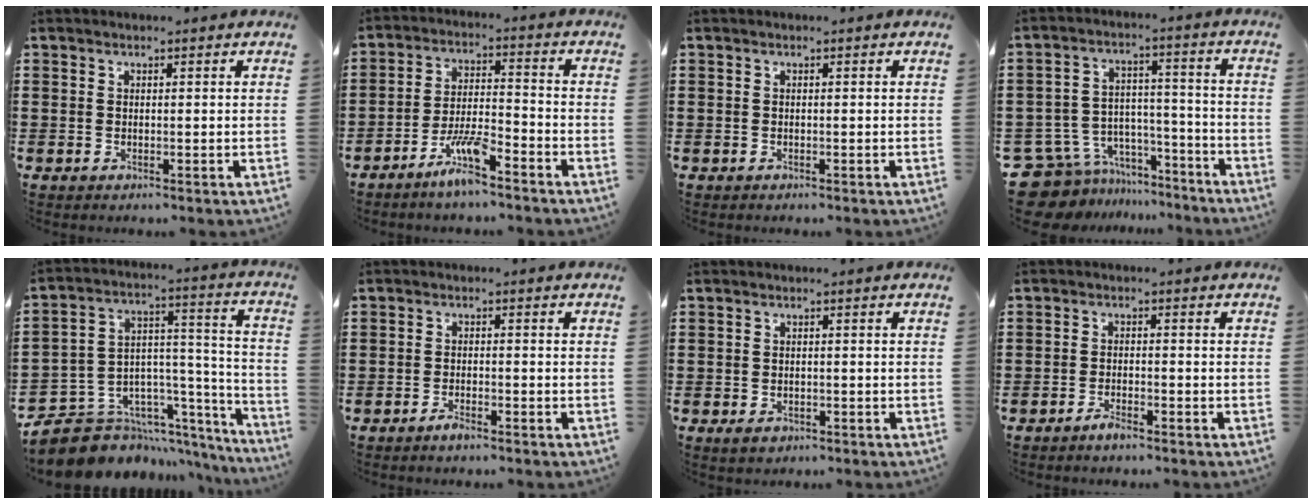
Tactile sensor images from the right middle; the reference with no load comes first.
{"total": 6.8, "force": [-5.2, 1.0, 4.2], "torque": [-0.096, -0.004, -0.101]}
{"total": 0.0}
{"total": 8.1, "force": [-6.9, 4.1, 0.9], "torque": [-0.050, 0.009, -0.137]}
{"total": 8.8, "force": [-7.1, 4.9, 1.9], "torque": [-0.065, -0.005, -0.132]}
{"total": 1.8, "force": [-1.4, 0.2, 1.1], "torque": [-0.021, -0.004, -0.025]}
{"total": 0.9, "force": [-0.6, 0.5, 0.4], "torque": [-0.009, -0.001, -0.011]}
{"total": 1.9, "force": [-1.6, 0.2, 1.1], "torque": [-0.028, -0.004, -0.031]}